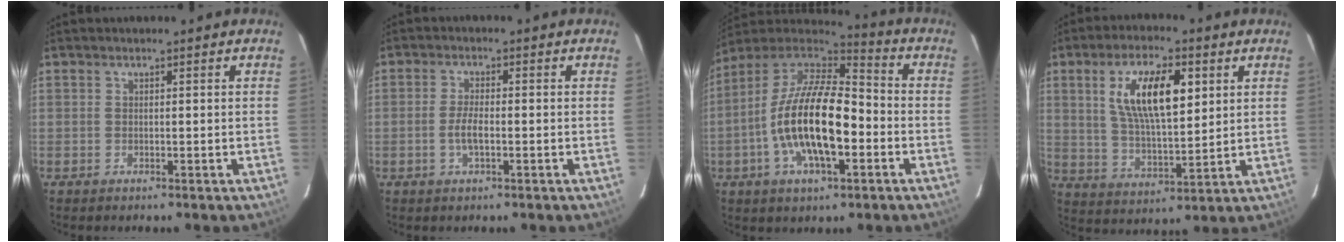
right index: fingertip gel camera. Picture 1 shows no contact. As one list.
[{"total": 3.4, "force": [-1.0, 1.0, 3.1], "torque": [-0.065, 0.002, -0.019]}, {"total": 19.5, "force": [-4.7, 7.8, 17.3], "torque": [-0.336, -0.005, -0.090]}, {"total": 13.5, "force": [4.6, 5.0, 11.7], "torque": [-0.215, 0.009, 0.088]}]